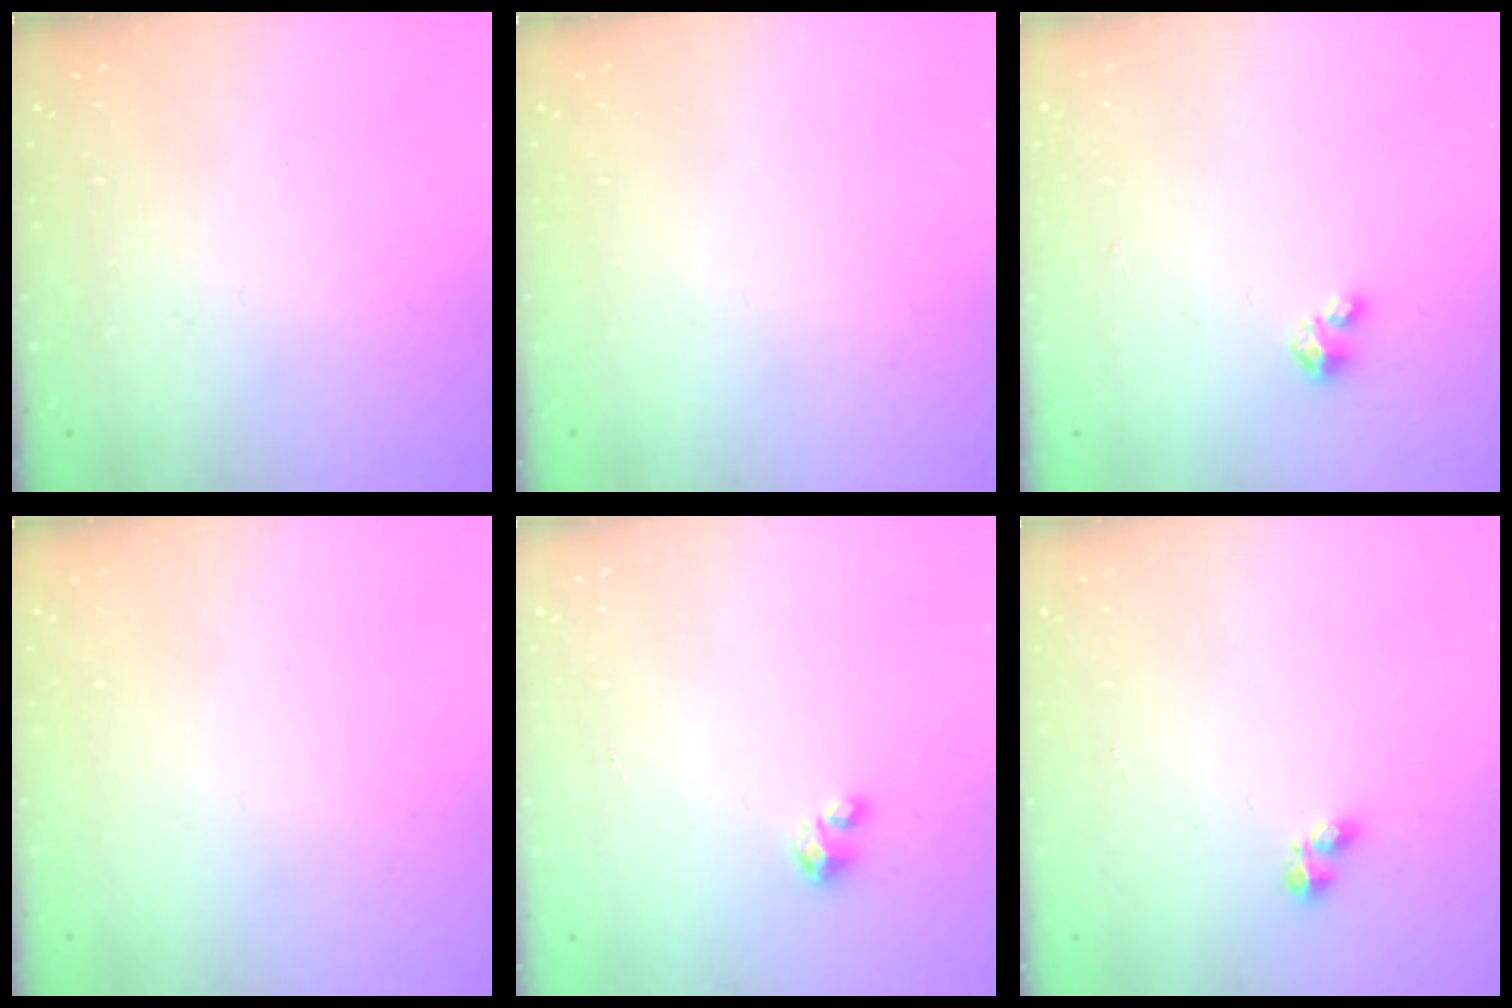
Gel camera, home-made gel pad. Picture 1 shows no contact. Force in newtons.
{"total": 0.0}
{"total": 1.6, "press": 1.6, "slide": 0.2}
{"total": 0.0}
{"total": 1.7, "press": 1.7, "slide": 0.1}
{"total": 2.6, "press": 2.5, "slide": 0.5}